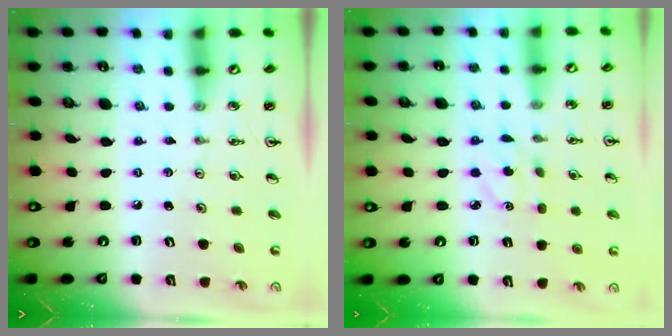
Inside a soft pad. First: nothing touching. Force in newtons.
{"total": 3.2, "press": 3.1, "slide": 0.7}